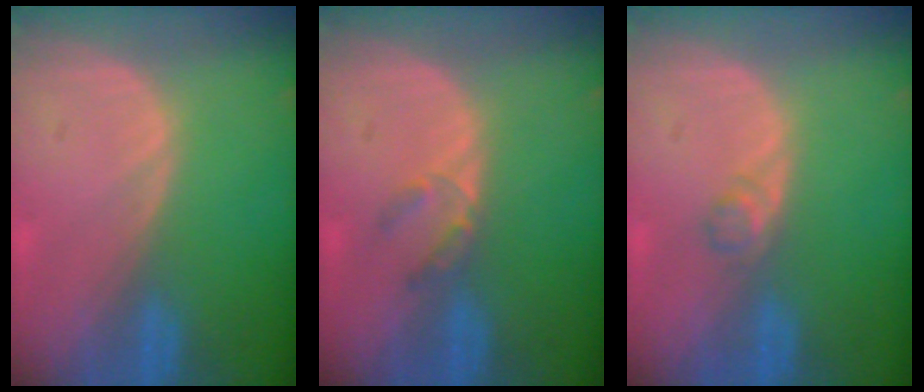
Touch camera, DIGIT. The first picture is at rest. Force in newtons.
{"total": 2.5, "press": 2.3, "slide": 1.0}
{"total": 1.6, "press": 1.6, "slide": 0.2}